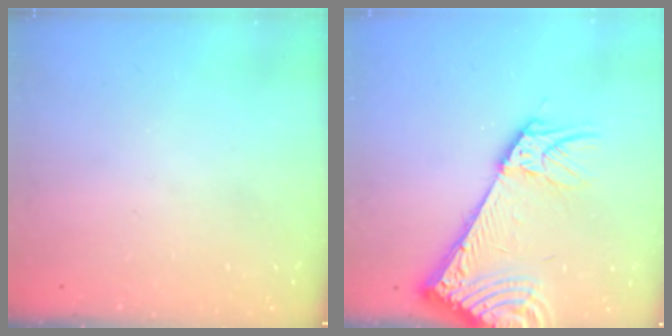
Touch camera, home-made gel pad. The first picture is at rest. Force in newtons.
{"total": 10.9, "press": 10.5, "slide": 2.7}